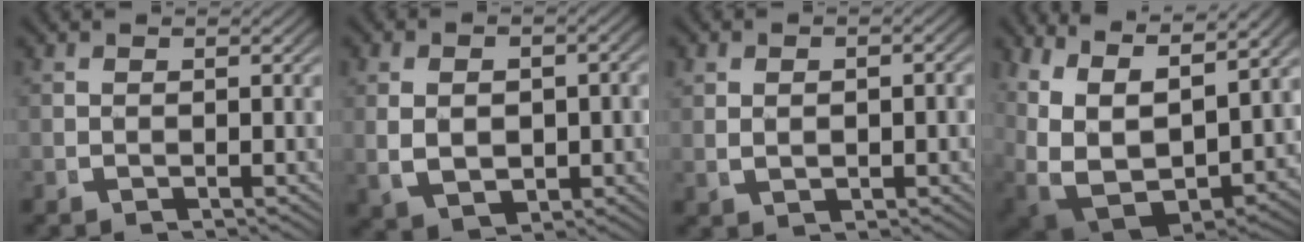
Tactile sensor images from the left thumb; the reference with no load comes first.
{"total": 5.3, "force": [-0.4, 3.8, 3.7], "torque": [-0.077, -0.024, 0.012]}
{"total": 1.8, "force": [0.2, 1.1, 1.4], "torque": [-0.028, -0.008, 0.013]}
{"total": 14.5, "force": [-1.1, 10.7, 9.8], "torque": [-0.239, -0.082, 0.004]}